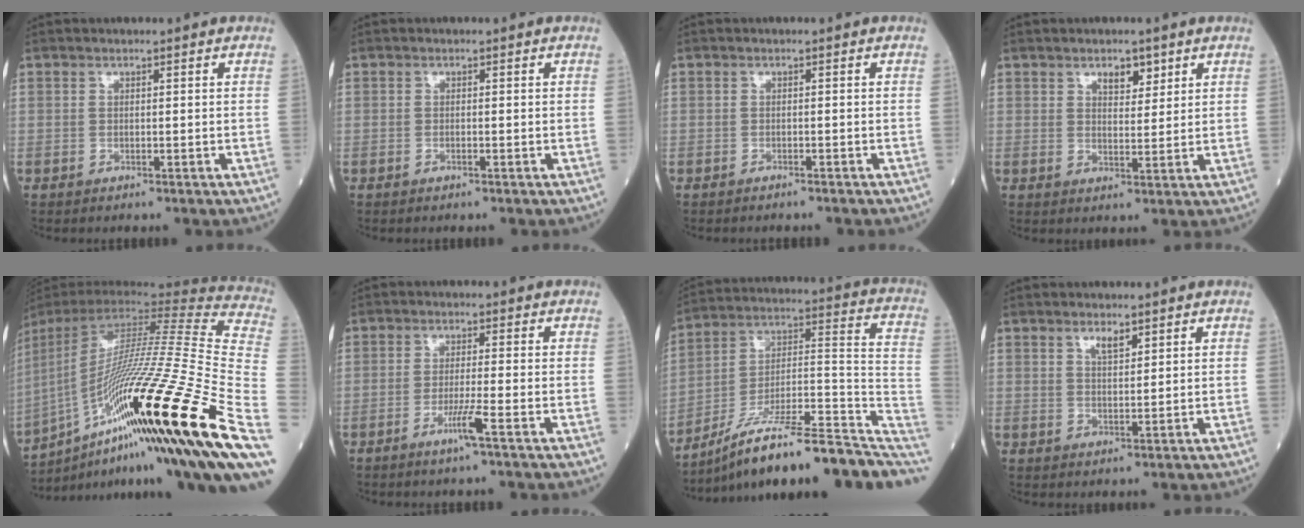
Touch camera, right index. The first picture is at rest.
{"total": 0.5, "force": [-0.3, 0.1, 0.4], "torque": [-0.011, 0.000, -0.006]}
{"total": 1.6, "force": [-1.6, 0.1, 0.5], "torque": [-0.009, -0.001, -0.019]}
{"total": 3.3, "force": [2.1, 1.6, 2.0], "torque": [-0.027, -0.002, 0.036]}
{"total": 42.6, "force": [-11.0, 3.8, 41.0], "torque": [-0.659, -0.019, -0.199]}
{"total": 3.8, "force": [-2.1, -0.8, 3.1], "torque": [-0.064, -0.009, -0.043]}
{"total": 23.2, "force": [-17.5, 3.9, 14.7], "torque": [-0.163, 0.028, -0.280]}
{"total": 2.2, "force": [1.6, 0.6, 1.5], "torque": [-0.028, -0.001, 0.030]}